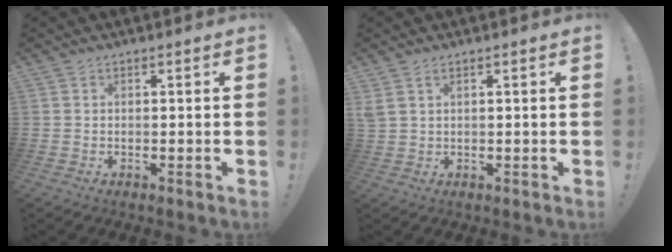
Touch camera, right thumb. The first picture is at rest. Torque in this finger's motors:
{"motor_torque": [-0.02, 0.03, 0.20, 0.17, 0.00]}